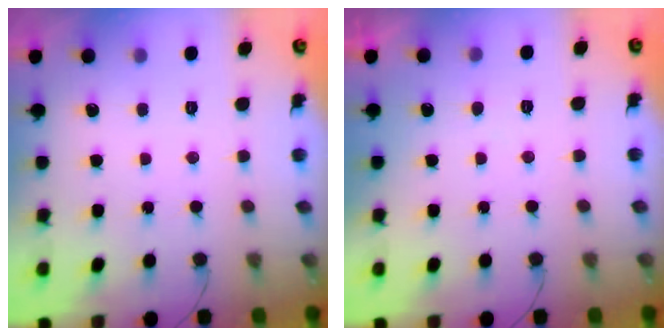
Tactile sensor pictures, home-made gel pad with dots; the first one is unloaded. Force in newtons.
{"total": 2.3, "press": 2.3, "slide": 0.1}